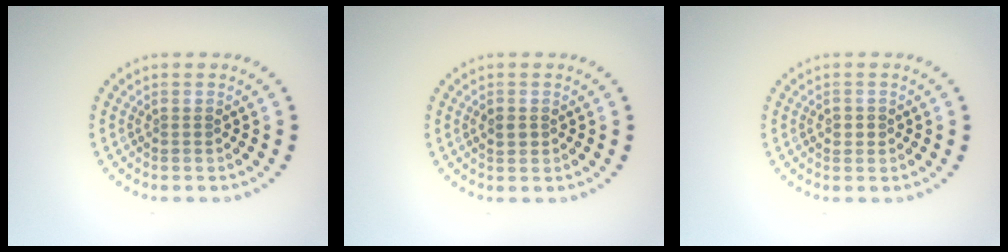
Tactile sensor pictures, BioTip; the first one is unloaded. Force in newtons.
{"total": 1.1, "press": 1.1, "slide": 0.2}
{"total": 1.2, "press": 1.1, "slide": 0.3}